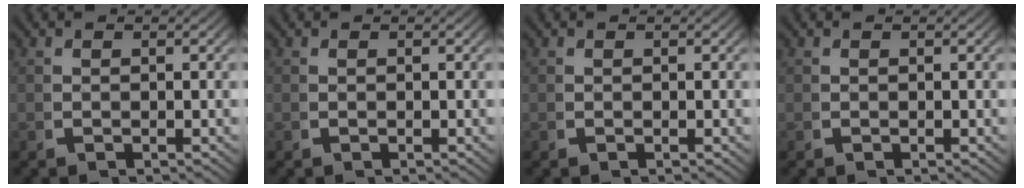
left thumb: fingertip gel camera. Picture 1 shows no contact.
{"total": 0.0}
{"total": 0.0}
{"total": 0.0}